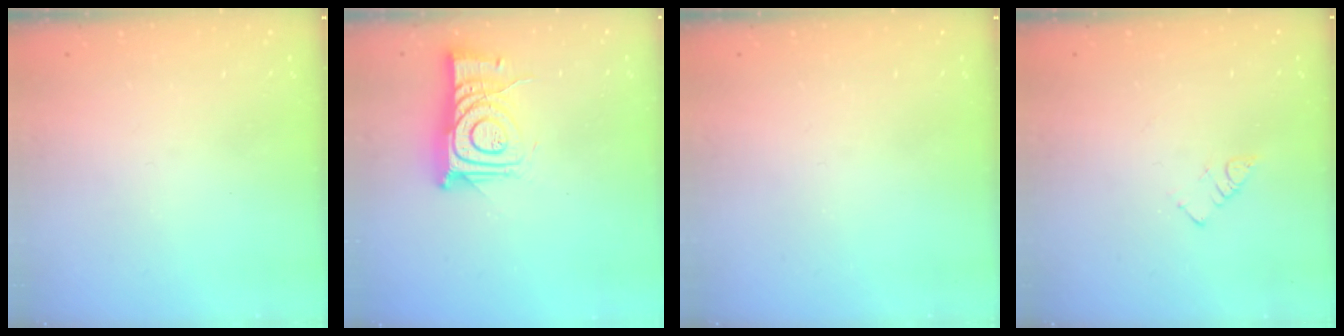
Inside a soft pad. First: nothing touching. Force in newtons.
{"total": 12.7, "press": 12.7, "slide": 0.6}
{"total": 0.0}
{"total": 3.2, "press": 3.2, "slide": 0.4}